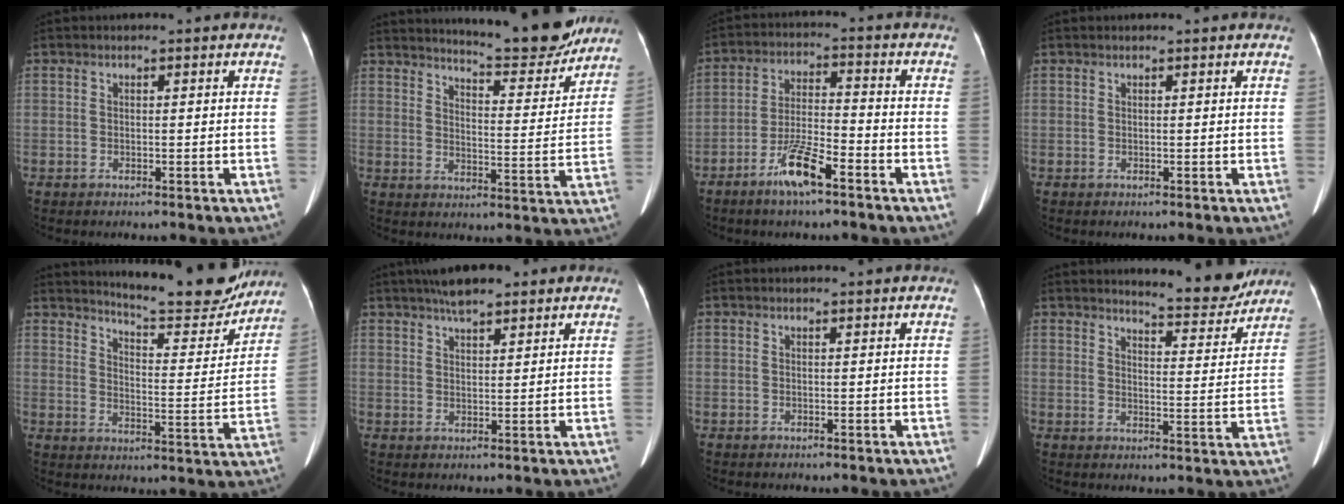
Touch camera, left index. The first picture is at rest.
{"total": 14.7, "force": [13.6, 1.3, 5.5], "torque": [-0.081, -0.030, 0.179]}
{"total": 7.6, "force": [-5.1, 1.0, 5.5], "torque": [-0.117, -0.008, -0.095]}
{"total": 0.6, "force": [0.6, 0.0, 0.2], "torque": [-0.002, 0.010, 0.012]}
{"total": 17.0, "force": [15.8, 1.8, 6.0], "torque": [-0.090, -0.048, 0.205]}
{"total": 5.6, "force": [4.3, 1.4, 3.3], "torque": [-0.059, 0.016, 0.070]}
{"total": 2.0, "force": [1.9, -0.1, 0.5], "torque": [-0.009, 0.012, 0.023]}
{"total": 8.9, "force": [8.5, 0.9, 2.3], "torque": [-0.033, -0.024, 0.106]}